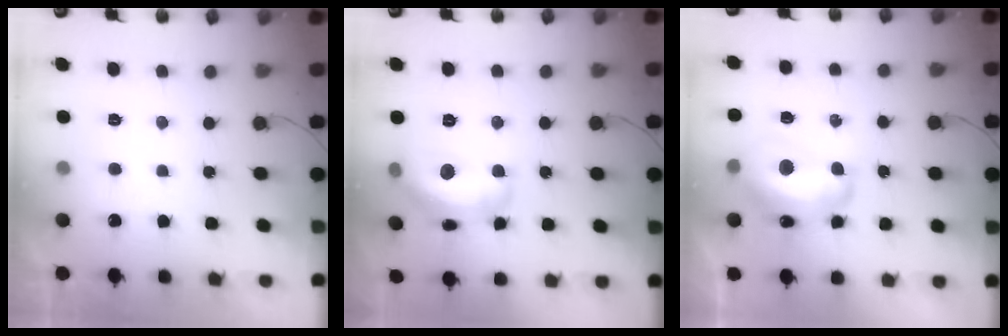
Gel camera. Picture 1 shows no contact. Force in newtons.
{"total": 15.6, "press": 15.6, "slide": 0.9}
{"total": 14.0, "press": 14.0, "slide": 1.1}